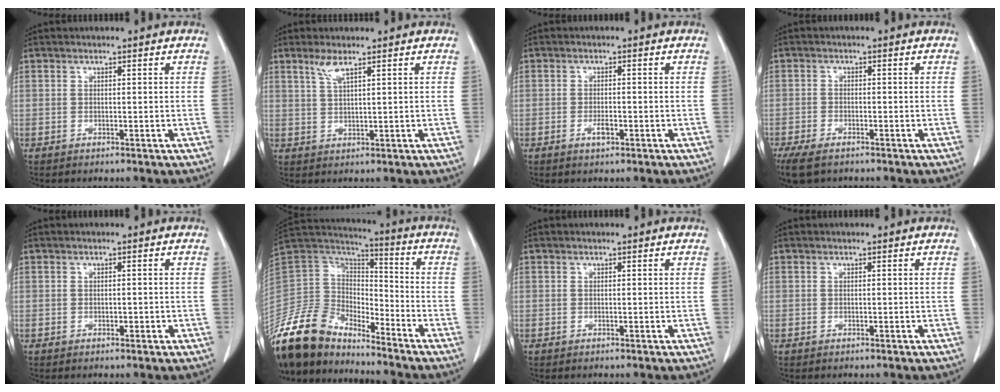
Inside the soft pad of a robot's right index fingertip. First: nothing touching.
{"total": 3.3, "force": [2.1, 0.6, 2.5], "torque": [-0.055, 0.004, 0.046]}
{"total": 2.4, "force": [-1.1, 1.0, 1.9], "torque": [-0.035, 0.002, -0.016]}
{"total": 7.8, "force": [-5.5, 3.6, 4.3], "torque": [-0.086, -0.013, -0.091]}
{"total": 1.2, "force": [-0.3, 0.8, 0.9], "torque": [-0.018, 0.004, -0.002]}
{"total": 19.1, "force": [-16.5, 7.1, 6.3], "torque": [-0.138, 0.035, -0.309]}
{"total": 0.0}
{"total": 0.0}